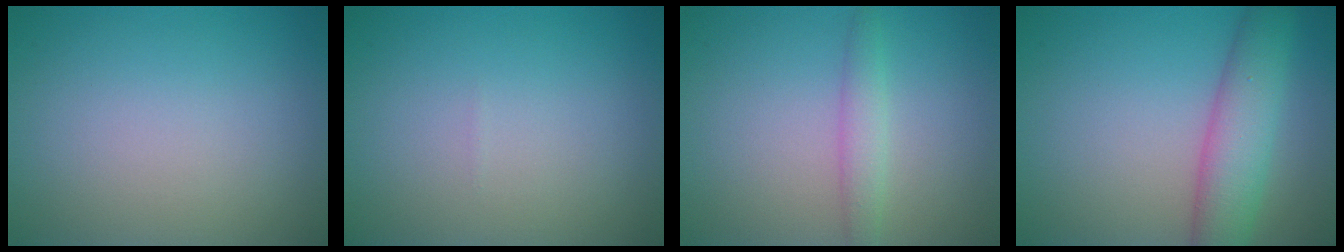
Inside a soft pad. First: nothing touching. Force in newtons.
{"total": 0.0}
{"total": 1.8, "press": 1.8, "slide": 0.1}
{"total": 5.4, "press": 5.4, "slide": 0.2}